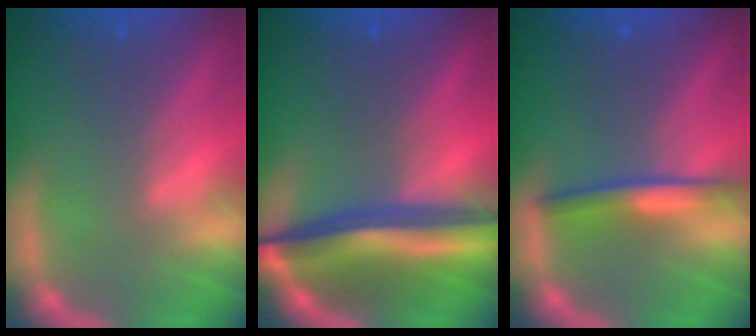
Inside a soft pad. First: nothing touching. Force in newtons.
{"total": 9.4}
{"total": 3.0}